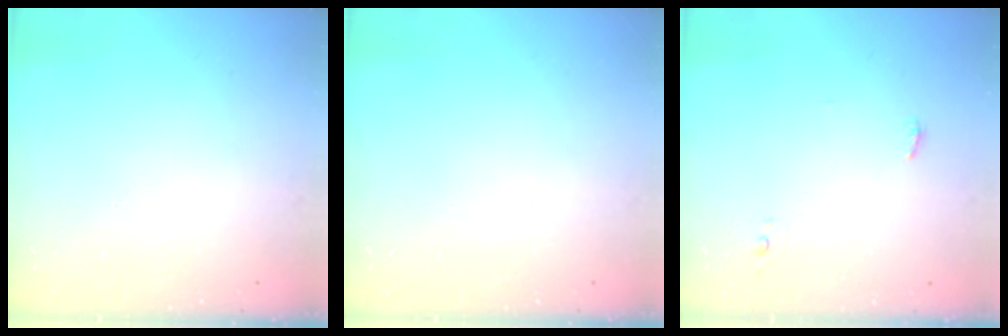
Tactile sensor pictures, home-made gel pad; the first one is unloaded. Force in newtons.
{"total": 0.0}
{"total": 7.6, "press": 3.8, "slide": 6.6}